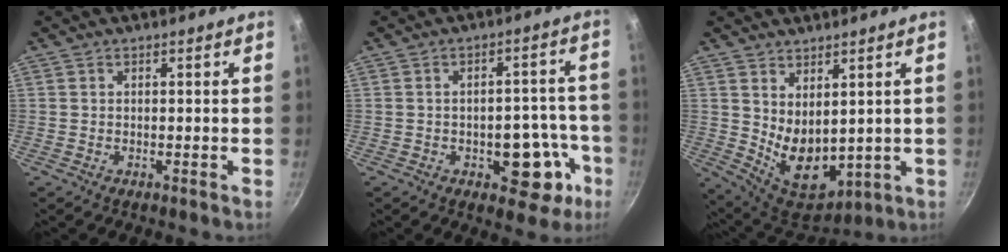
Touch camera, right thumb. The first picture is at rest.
{"total": 10.9, "force": [-4.3, 6.2, 7.9], "torque": [-0.047, 0.034, -0.049]}
{"total": 10.6, "force": [2.6, 6.6, 7.9], "torque": [-0.106, -0.047, 0.074]}